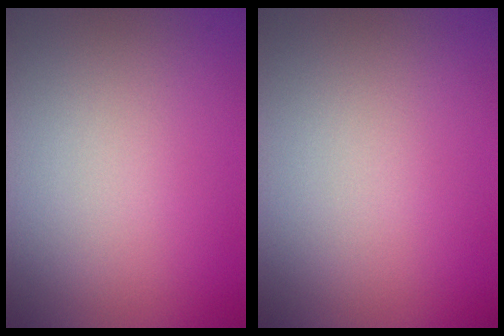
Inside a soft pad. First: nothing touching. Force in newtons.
{"total": 0.0}